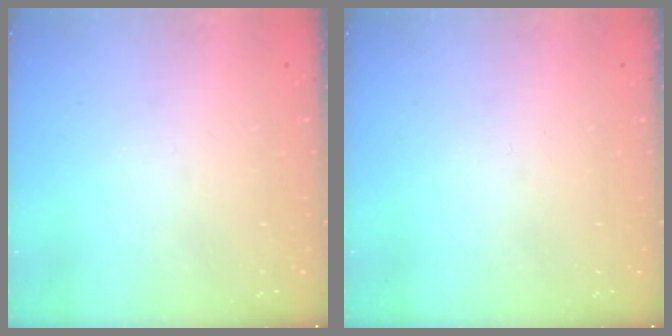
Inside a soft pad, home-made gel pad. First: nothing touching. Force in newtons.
{"total": 0.0}